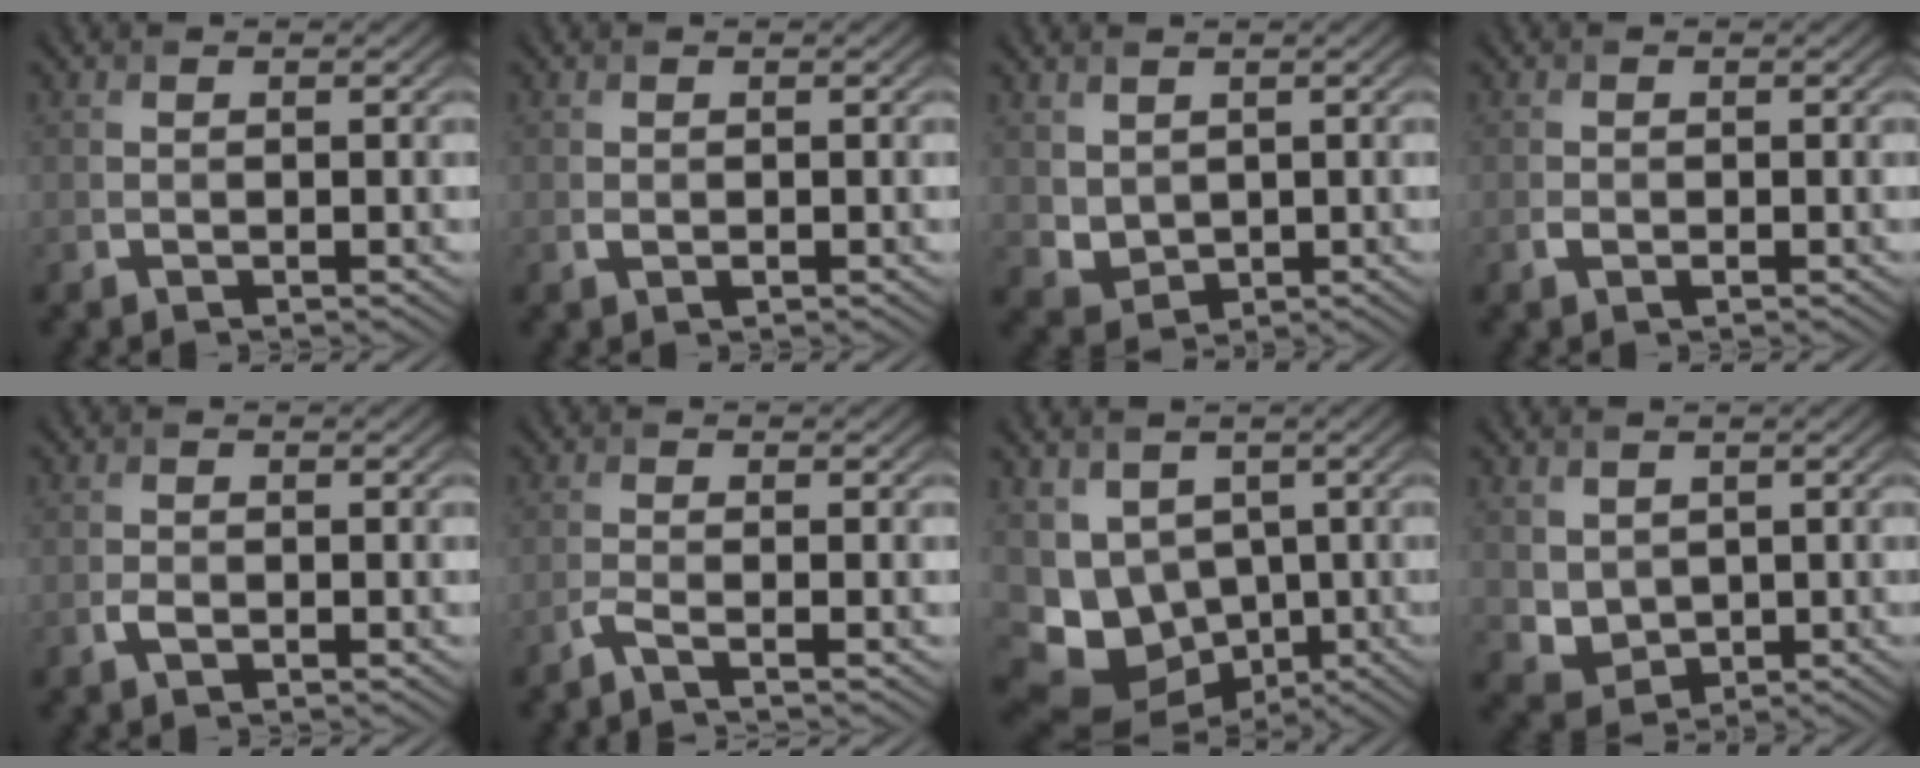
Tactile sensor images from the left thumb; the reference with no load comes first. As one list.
[{"total": 0.6, "force": [-0.1, 0.4, 0.4], "torque": [-0.010, -0.003, -0.001]}, {"total": 2.9, "force": [1.4, 2.2, 1.3], "torque": [-0.041, -0.010, 0.034]}, {"total": 0.9, "force": [-0.4, 0.5, 0.6], "torque": [-0.014, -0.002, -0.006]}, {"total": 1.1, "force": [-0.5, 0.6, 0.8], "torque": [-0.018, 0.000, -0.011]}, {"total": 1.9, "force": [-1.2, 0.1, 1.4], "torque": [-0.020, 0.001, -0.040]}, {"total": 10.0, "force": [-0.1, 8.4, 5.4], "torque": [-0.132, -0.026, 0.015]}, {"total": 3.4, "force": [1.4, 2.7, 1.5], "torque": [-0.049, -0.012, 0.034]}]